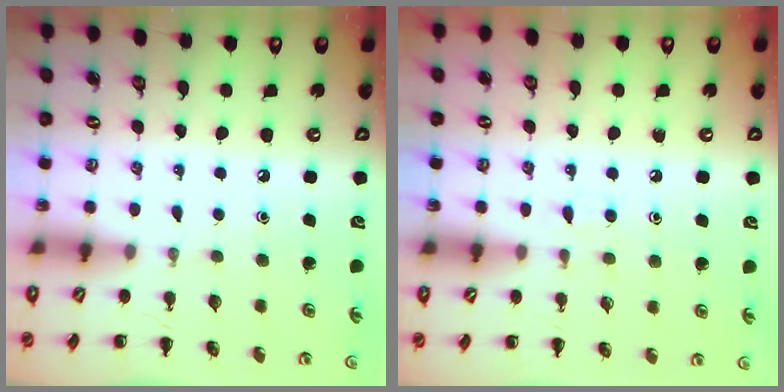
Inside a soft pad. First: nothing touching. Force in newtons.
{"total": 3.7, "press": 3.3, "slide": 1.6}